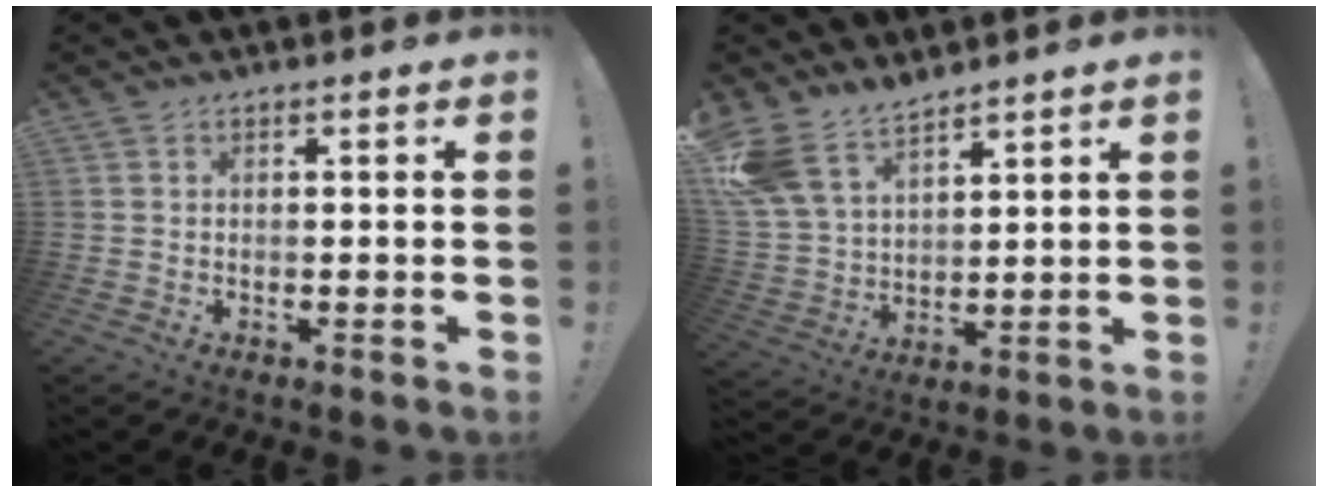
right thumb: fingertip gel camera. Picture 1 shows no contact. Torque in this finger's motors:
{"motor_torque": [-0.04, 1.56, 0.69, 0.42, 0.56]}